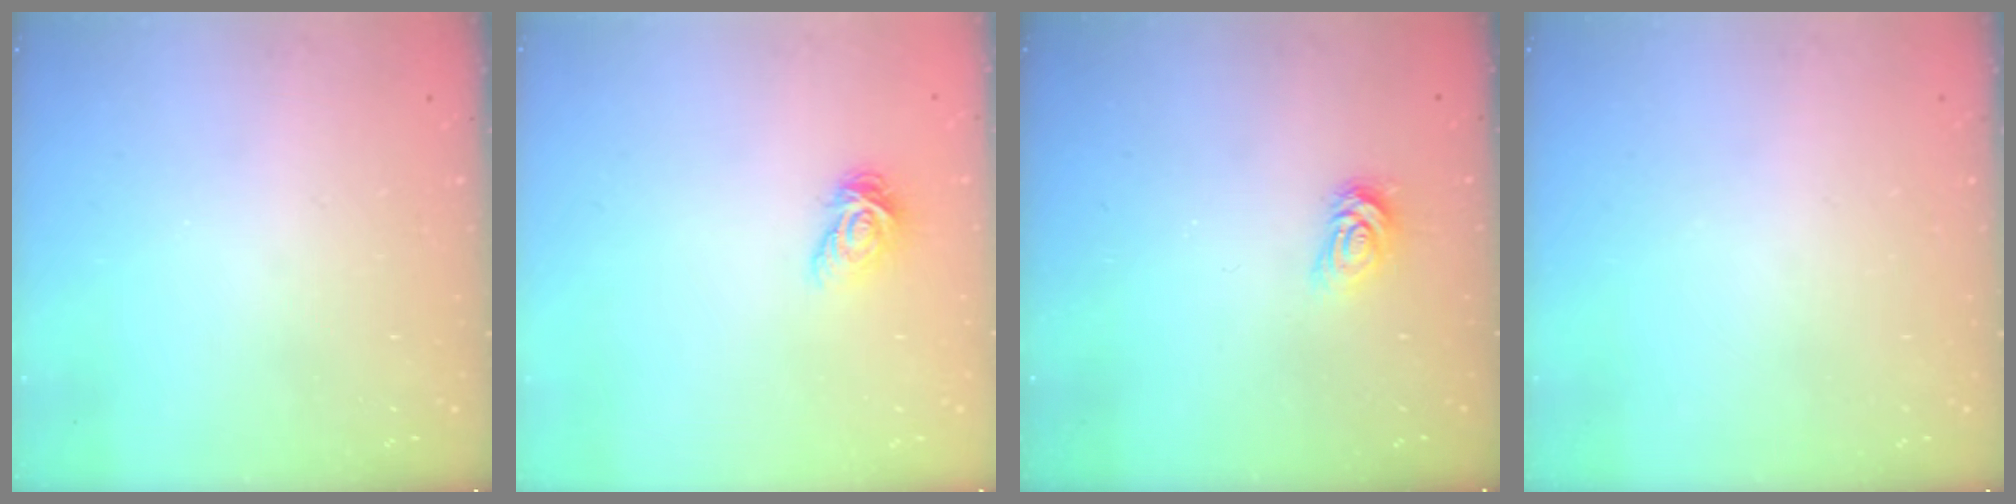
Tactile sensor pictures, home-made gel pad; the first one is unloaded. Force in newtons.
{"total": 4.7, "press": 4.7, "slide": 0.0}
{"total": 3.9, "press": 3.9, "slide": 0.5}
{"total": 0.0}